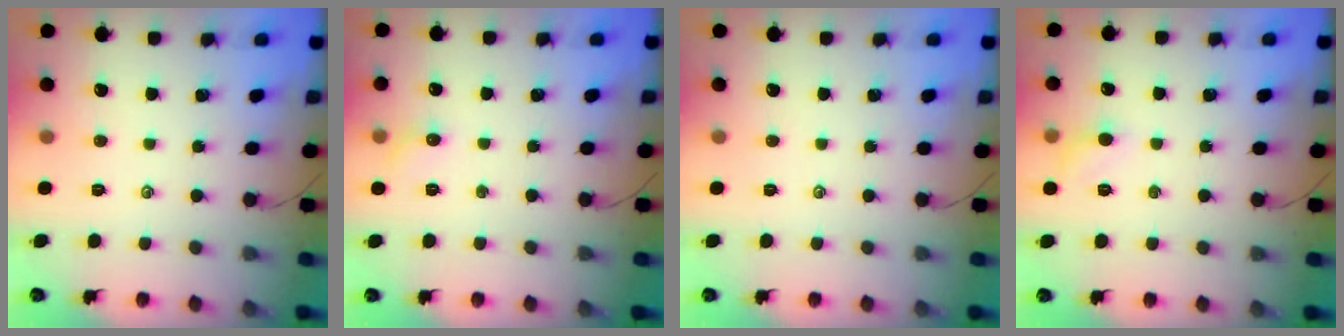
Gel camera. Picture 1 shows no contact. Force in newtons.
{"total": 5.1, "press": 4.9, "slide": 1.5}
{"total": 0.0}
{"total": 5.4, "press": 5.2, "slide": 1.7}